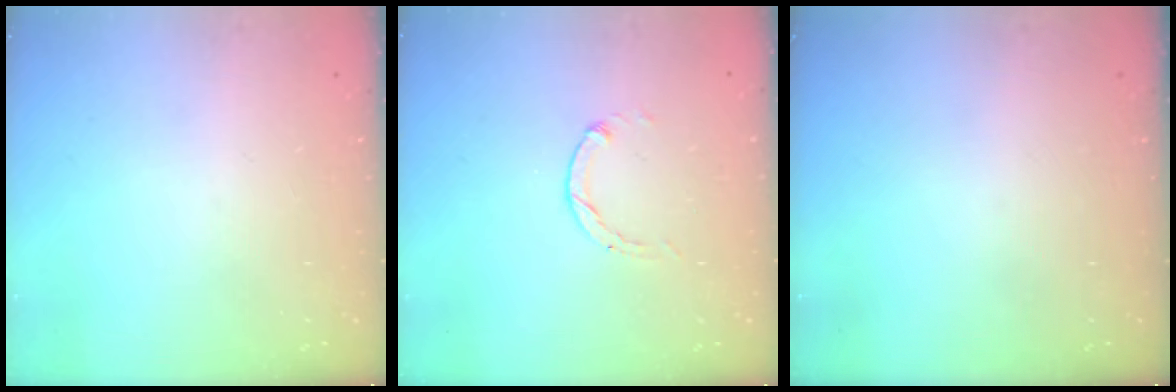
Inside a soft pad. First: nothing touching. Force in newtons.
{"total": 0.7, "press": 0.6, "slide": 0.2}
{"total": 0.0}